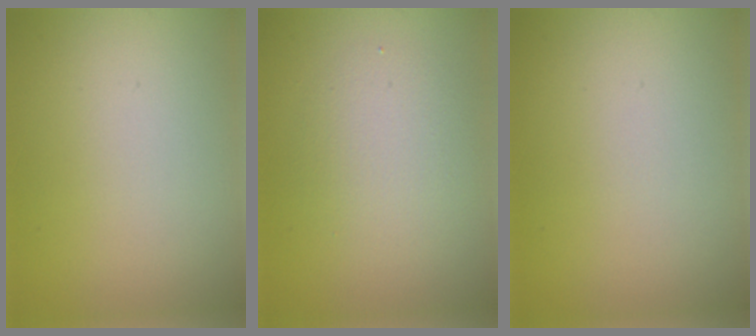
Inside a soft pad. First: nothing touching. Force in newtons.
{"total": 3.1, "press": 3.1, "slide": 0.1}
{"total": 0.0}